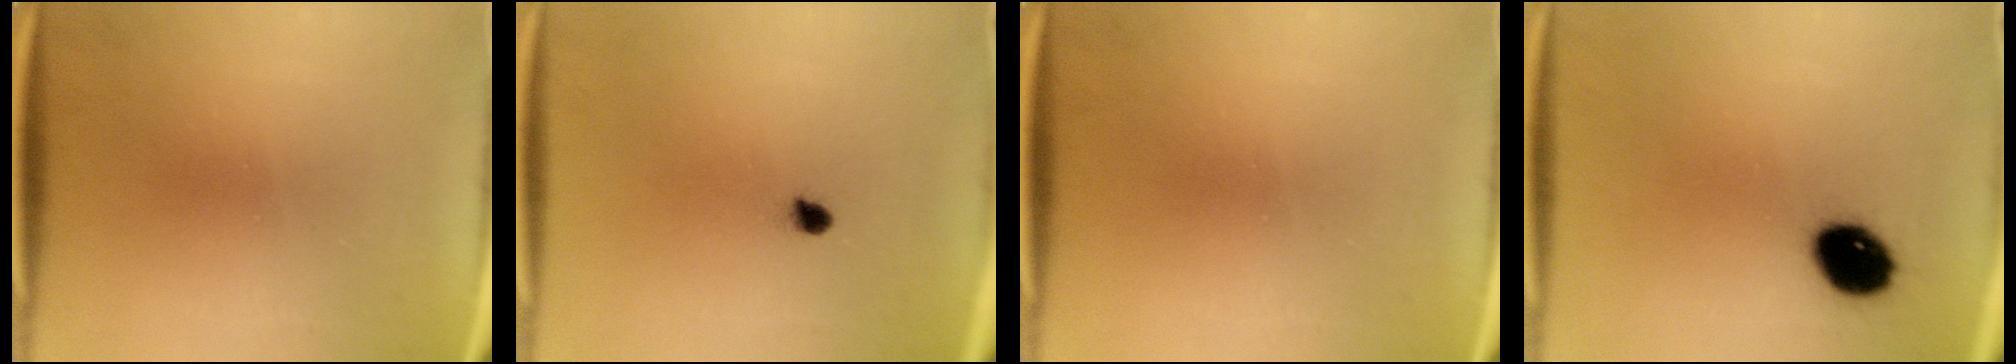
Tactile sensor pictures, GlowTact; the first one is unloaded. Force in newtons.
{"total": 1.8}
{"total": 0.0}
{"total": 10.6}